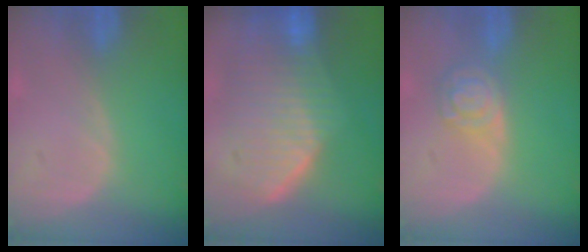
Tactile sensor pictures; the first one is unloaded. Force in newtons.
{"total": 10.2, "press": 9.0, "slide": 4.9}
{"total": 5.3, "press": 4.6, "slide": 2.6}